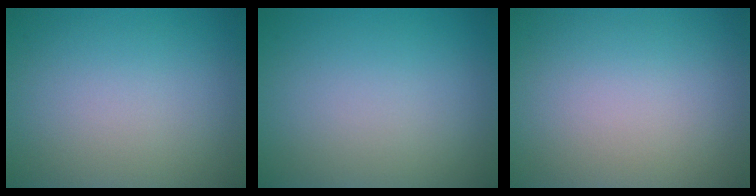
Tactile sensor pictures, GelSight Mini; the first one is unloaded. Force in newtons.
{"total": 0.0}
{"total": 0.0}